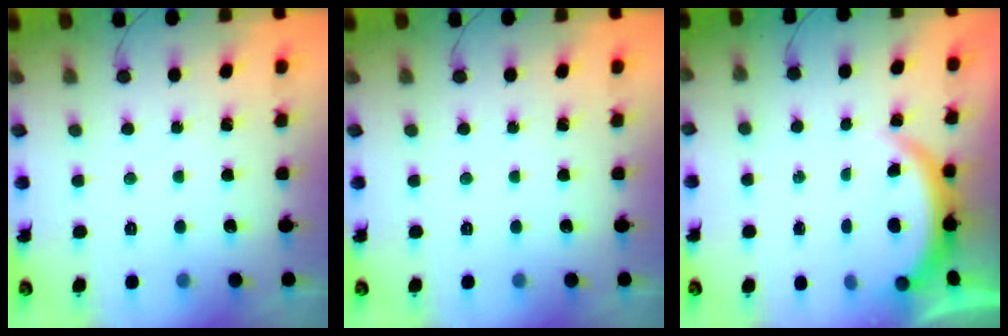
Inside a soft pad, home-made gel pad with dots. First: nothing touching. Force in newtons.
{"total": 0.0}
{"total": 3.8, "press": 3.8, "slide": 0.3}